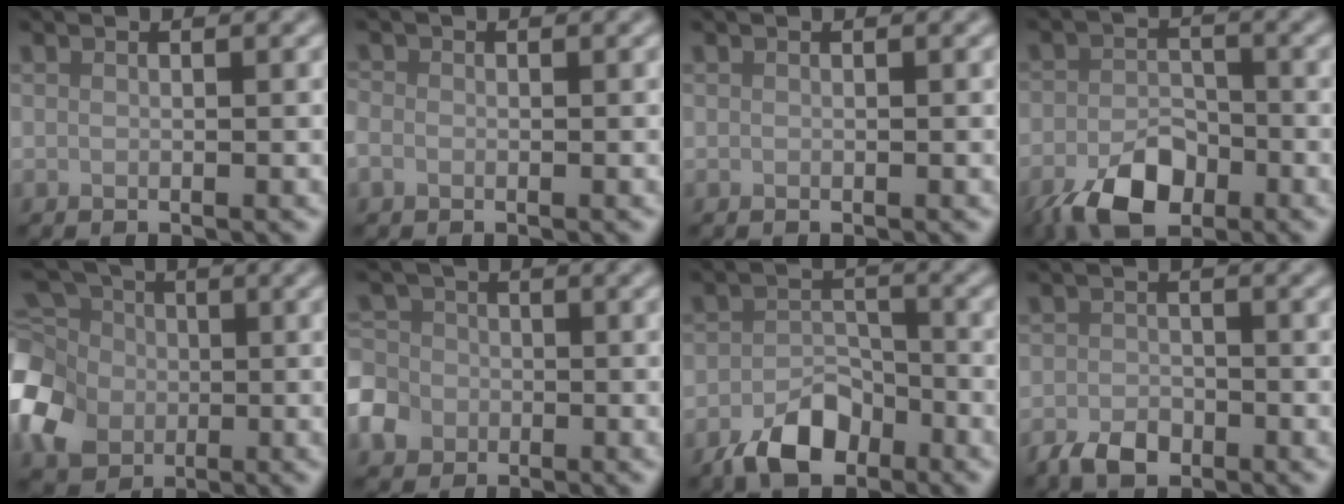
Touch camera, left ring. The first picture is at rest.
{"total": 1.0, "force": [-0.4, 0.8, 0.4], "torque": [-0.005, -0.002, -0.012]}
{"total": 0.0}
{"total": 5.8, "force": [-3.5, 3.3, 3.3], "torque": [-0.058, -0.004, -0.067]}
{"total": 8.7, "force": [-1.3, 6.9, 5.1], "torque": [-0.135, 0.003, -0.037]}
{"total": 4.8, "force": [-2.5, 3.8, 1.6], "torque": [-0.028, -0.004, -0.049]}
{"total": 4.6, "force": [-3.1, 2.6, 2.3], "torque": [-0.034, 0.000, -0.061]}
{"total": 2.8, "force": [-1.9, 1.7, 1.2], "torque": [-0.021, -0.002, -0.042]}